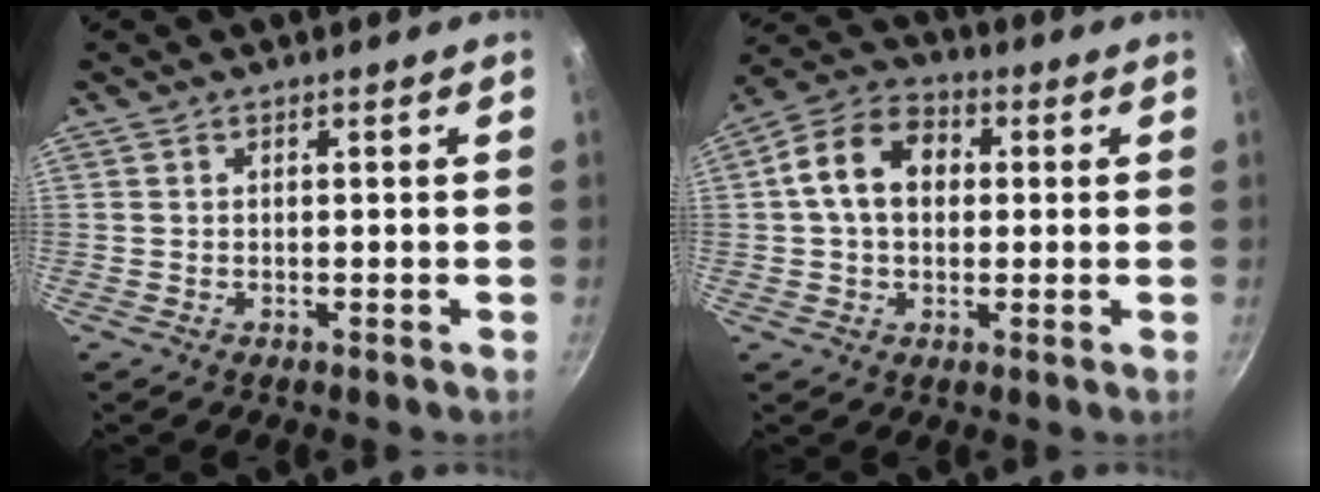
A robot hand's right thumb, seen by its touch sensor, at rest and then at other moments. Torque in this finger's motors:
{"motor_torque": [-0.02, 2.22, 1.28, -0.22, 0.10]}